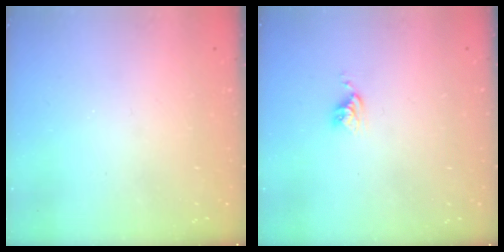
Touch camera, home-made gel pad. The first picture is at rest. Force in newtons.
{"total": 3.8, "press": 3.8, "slide": 0.1}